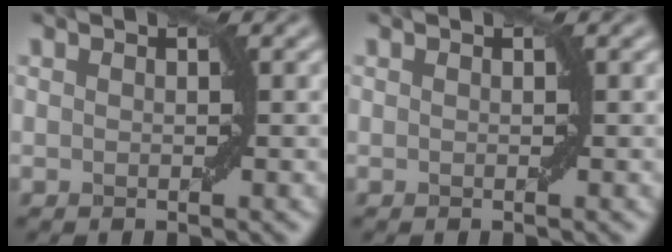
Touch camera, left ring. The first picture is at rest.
{"total": 0.0}